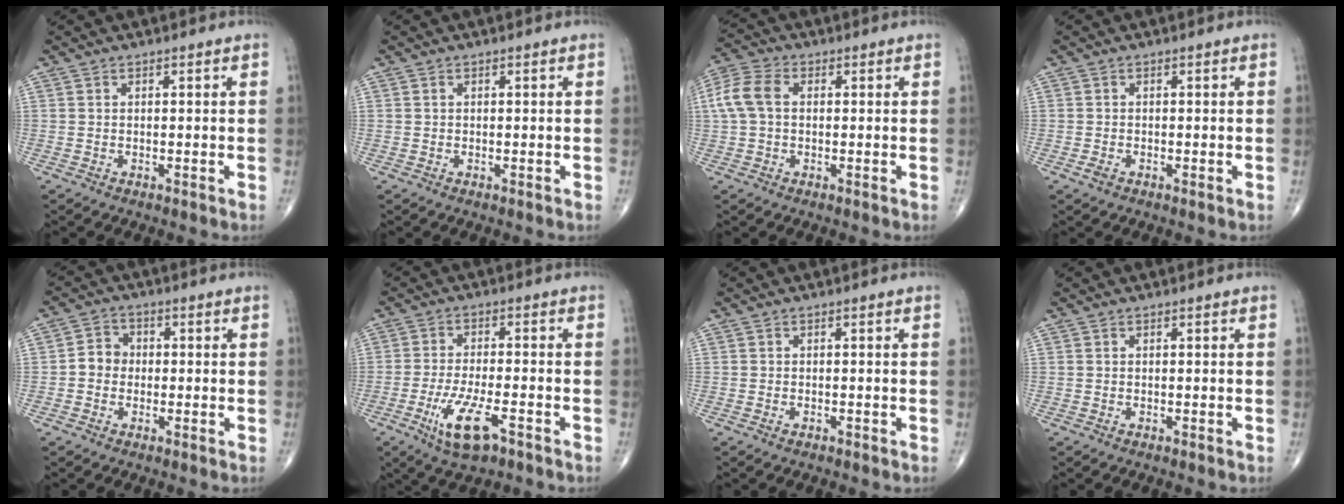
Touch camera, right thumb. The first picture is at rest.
{"total": 0.0}
{"total": 7.1, "force": [0.8, 4.8, 5.2], "torque": [-0.122, 0.023, 0.011]}
{"total": 1.3, "force": [-0.5, 0.6, 0.9], "torque": [-0.022, -0.004, -0.013]}
{"total": 4.1, "force": [-0.5, 3.7, 1.8], "torque": [-0.014, 0.014, -0.019]}
{"total": 9.1, "force": [-4.4, 2.8, 7.4], "torque": [-0.147, 0.005, -0.073]}
{"total": 0.5, "force": [-0.3, 0.3, 0.3], "torque": [-0.007, 0.003, -0.005]}
{"total": 0.0}